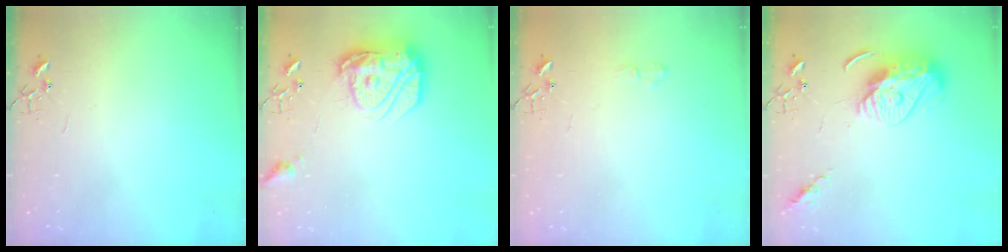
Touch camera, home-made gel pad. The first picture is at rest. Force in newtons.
{"total": 18.2, "press": 18.2, "slide": 1.5}
{"total": 4.2, "press": 4.2, "slide": 0.5}
{"total": 12.3, "press": 12.2, "slide": 1.1}